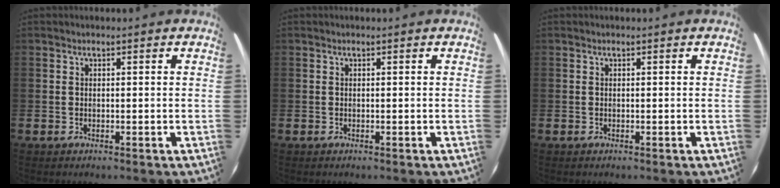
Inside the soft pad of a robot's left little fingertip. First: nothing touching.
{"total": 0.0}
{"total": 0.0}